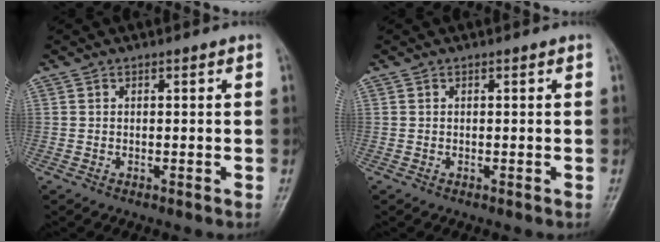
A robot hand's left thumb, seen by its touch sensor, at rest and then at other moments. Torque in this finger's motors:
{"motor_torque": [0.01, 0.00, -0.07, -0.14, 0.00]}